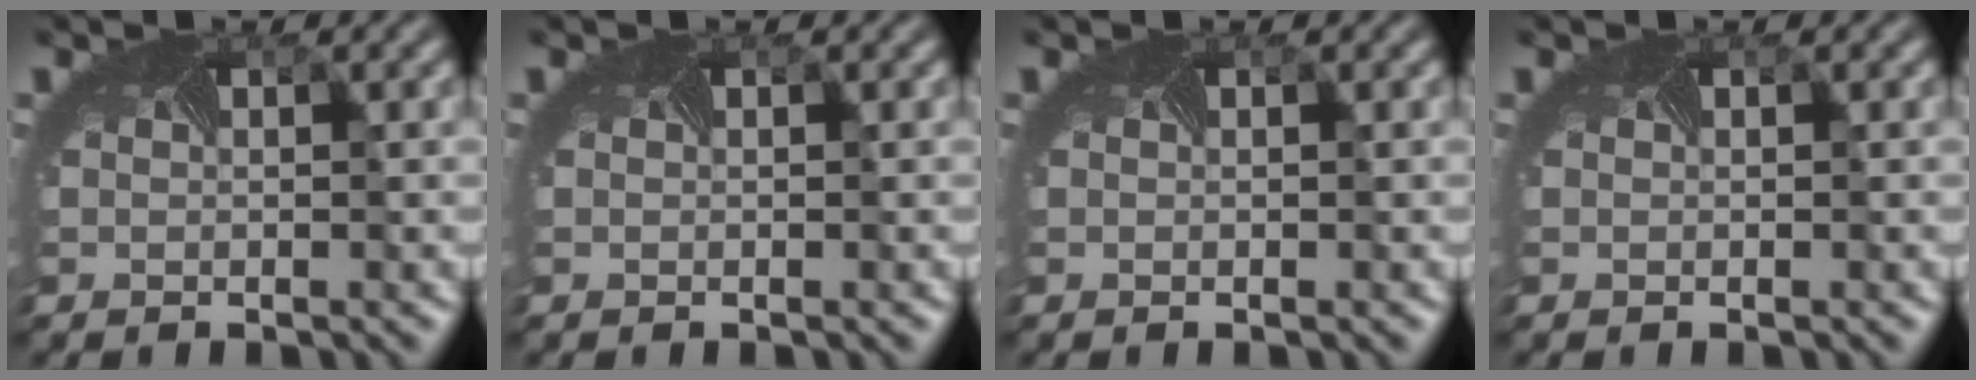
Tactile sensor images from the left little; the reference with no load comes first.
{"total": 0.0}
{"total": 0.0}
{"total": 0.0}